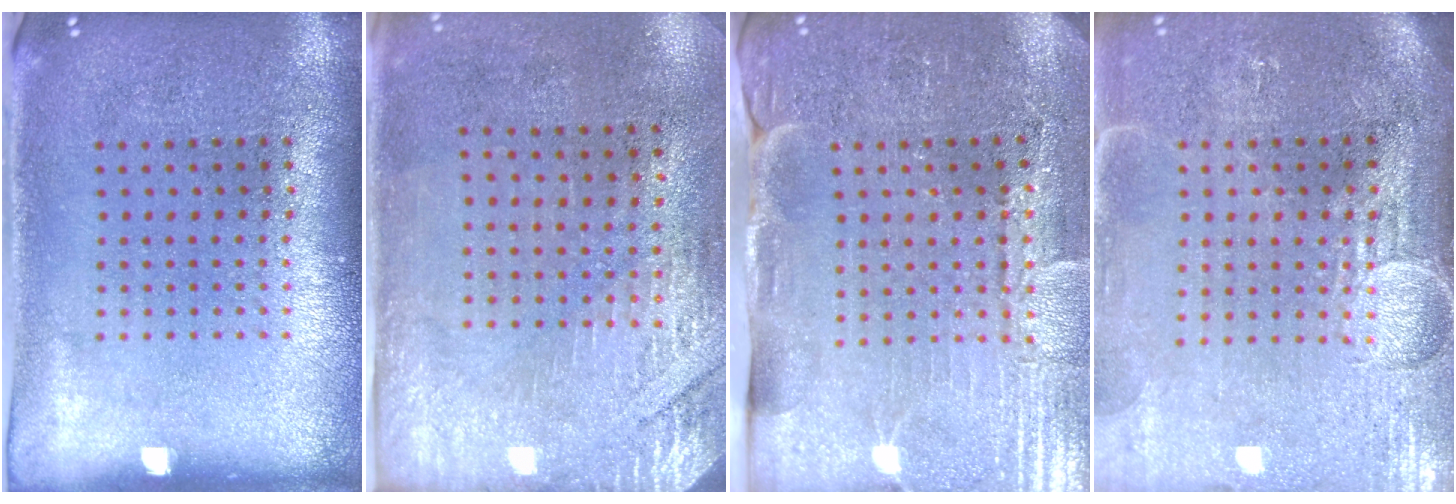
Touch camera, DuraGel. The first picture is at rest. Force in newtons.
{"total": 2.9, "press": 2.5, "slide": 1.5}
{"total": 3.7, "press": 3.7, "slide": 0.3}
{"total": 4.0, "press": 3.5, "slide": 1.9}